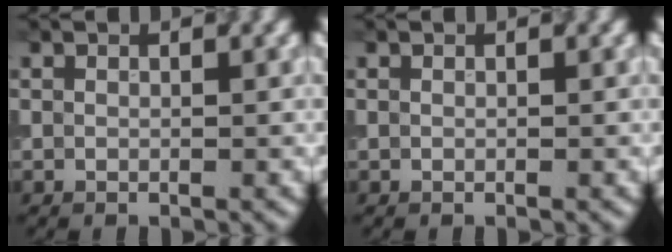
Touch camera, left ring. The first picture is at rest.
{"total": 0.0}